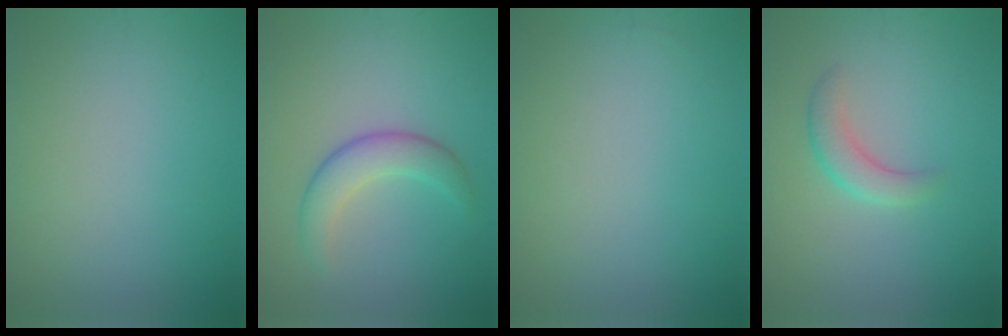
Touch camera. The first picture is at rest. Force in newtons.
{"total": 3.4, "press": 3.4, "slide": 0.0}
{"total": 0.0}
{"total": 2.6, "press": 2.6, "slide": 0.1}